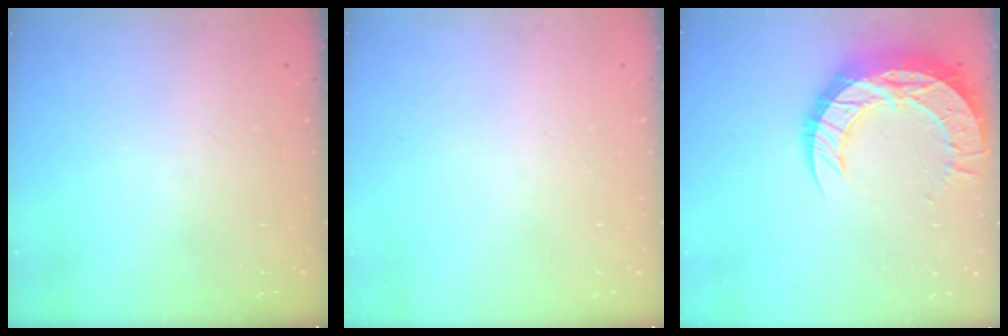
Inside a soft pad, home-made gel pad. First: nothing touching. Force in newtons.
{"total": 0.0}
{"total": 17.5, "press": 17.4, "slide": 1.4}